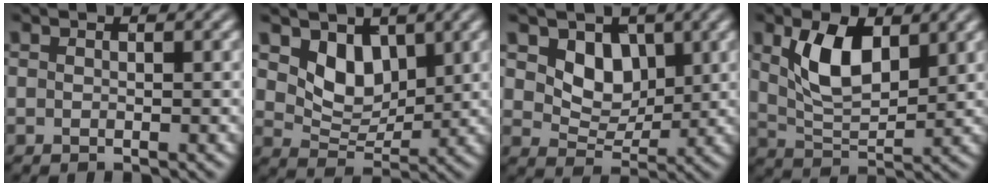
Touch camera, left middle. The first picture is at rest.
{"total": 3.6, "force": [1.8, 2.5, 2.0], "torque": [-0.051, -0.017, 0.032]}
{"total": 3.5, "force": [1.3, 2.6, 1.9], "torque": [-0.045, -0.013, 0.021]}
{"total": 5.8, "force": [1.9, 3.0, 4.6], "torque": [-0.102, -0.001, 0.039]}